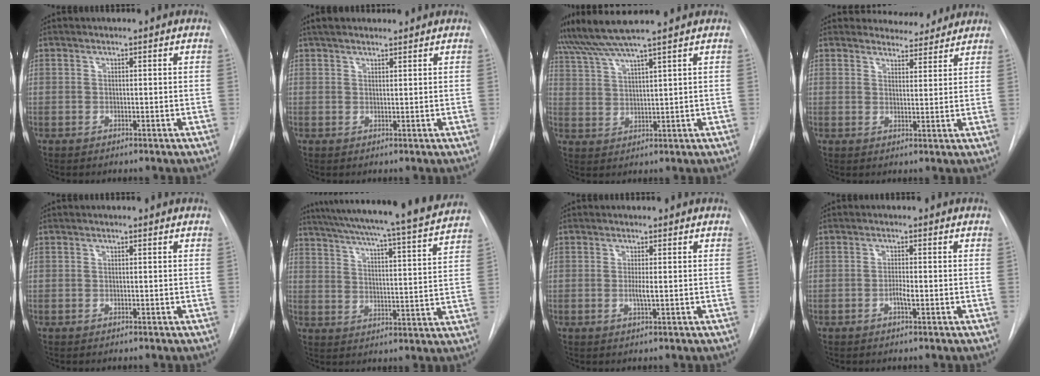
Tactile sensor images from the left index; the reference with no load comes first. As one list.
[{"total": 4.3, "force": [3.5, 1.5, 1.9], "torque": [-0.025, 0.025, 0.057]}, {"total": 6.5, "force": [5.6, -1.5, 2.9], "torque": [-0.065, 0.010, 0.109]}, {"total": 4.9, "force": [4.6, 1.5, 0.0], "torque": [0.005, -0.006, 0.054]}, {"total": 0.0}, {"total": 23.8, "force": [21.5, -0.4, 10.4], "torque": [-0.172, -0.043, 0.281]}, {"total": 1.4, "force": [-0.3, 0.0, 1.4], "torque": [-0.031, -0.006, -0.007]}, {"total": 1.6, "force": [-0.9, 0.2, 1.3], "torque": [-0.024, -0.002, -0.019]}]